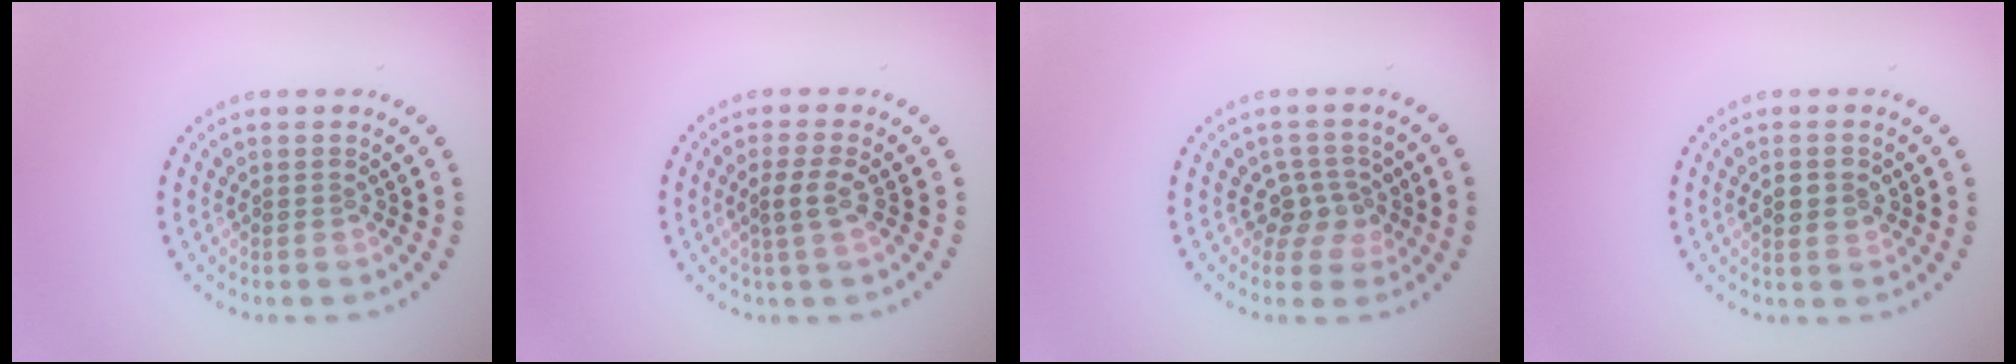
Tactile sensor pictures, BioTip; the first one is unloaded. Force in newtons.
{"total": 1.9, "press": 1.7, "slide": 0.8}
{"total": 2.5, "press": 2.1, "slide": 1.4}
{"total": 2.6, "press": 2.6, "slide": 0.1}